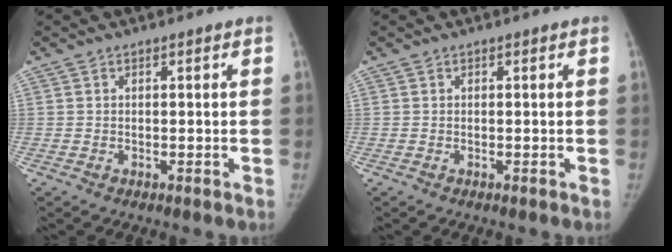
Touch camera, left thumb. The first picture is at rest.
{"total": 0.0}